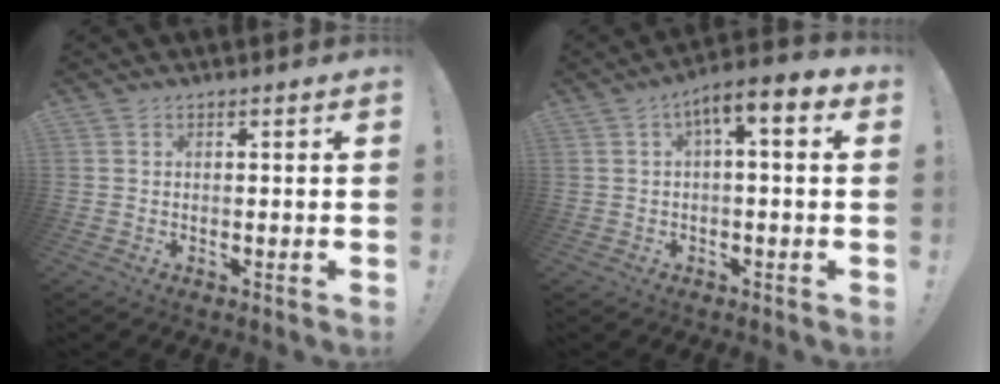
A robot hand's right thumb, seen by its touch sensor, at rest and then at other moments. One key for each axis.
{"total": 6.6, "fx": 1.6, "fy": 1.8, "fz": 6.2, "tx": -0.106, "ty": -0.007, "tz": 0.026}